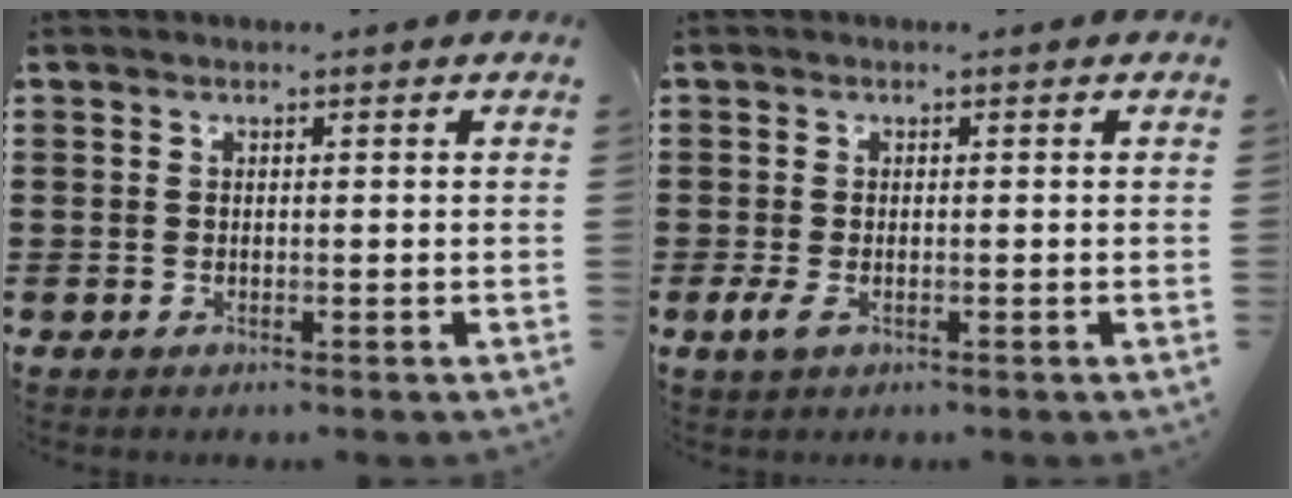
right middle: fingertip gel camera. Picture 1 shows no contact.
{"total": 1.9, "force": [-0.6, 0.8, 1.7], "torque": [-0.053, -0.012, -0.017]}